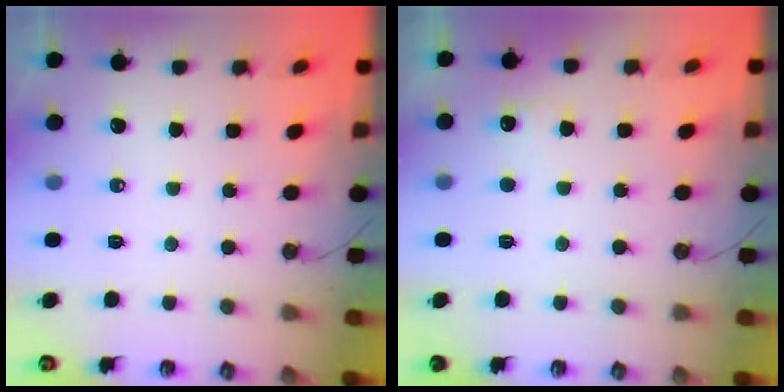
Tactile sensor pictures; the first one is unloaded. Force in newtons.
{"total": 3.9, "press": 3.8, "slide": 1.1}